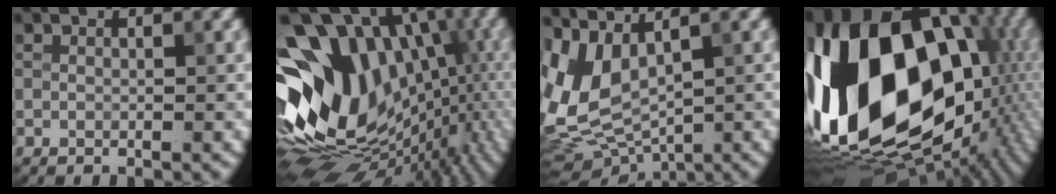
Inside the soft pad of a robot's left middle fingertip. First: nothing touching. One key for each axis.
{"total": 18.1, "fx": 1.5, "fy": 12.1, "fz": 13.4, "tx": -0.198, "ty": -0.007, "tz": 0.056}
{"total": 7.6, "fx": 1.4, "fy": 4.3, "fz": 6.1, "tx": -0.140, "ty": -0.010, "tz": 0.034}
{"total": 22.6, "fx": -0.5, "fy": 14.9, "fz": 17.0, "tx": -0.346, "ty": -0.040, "tz": 0.015}